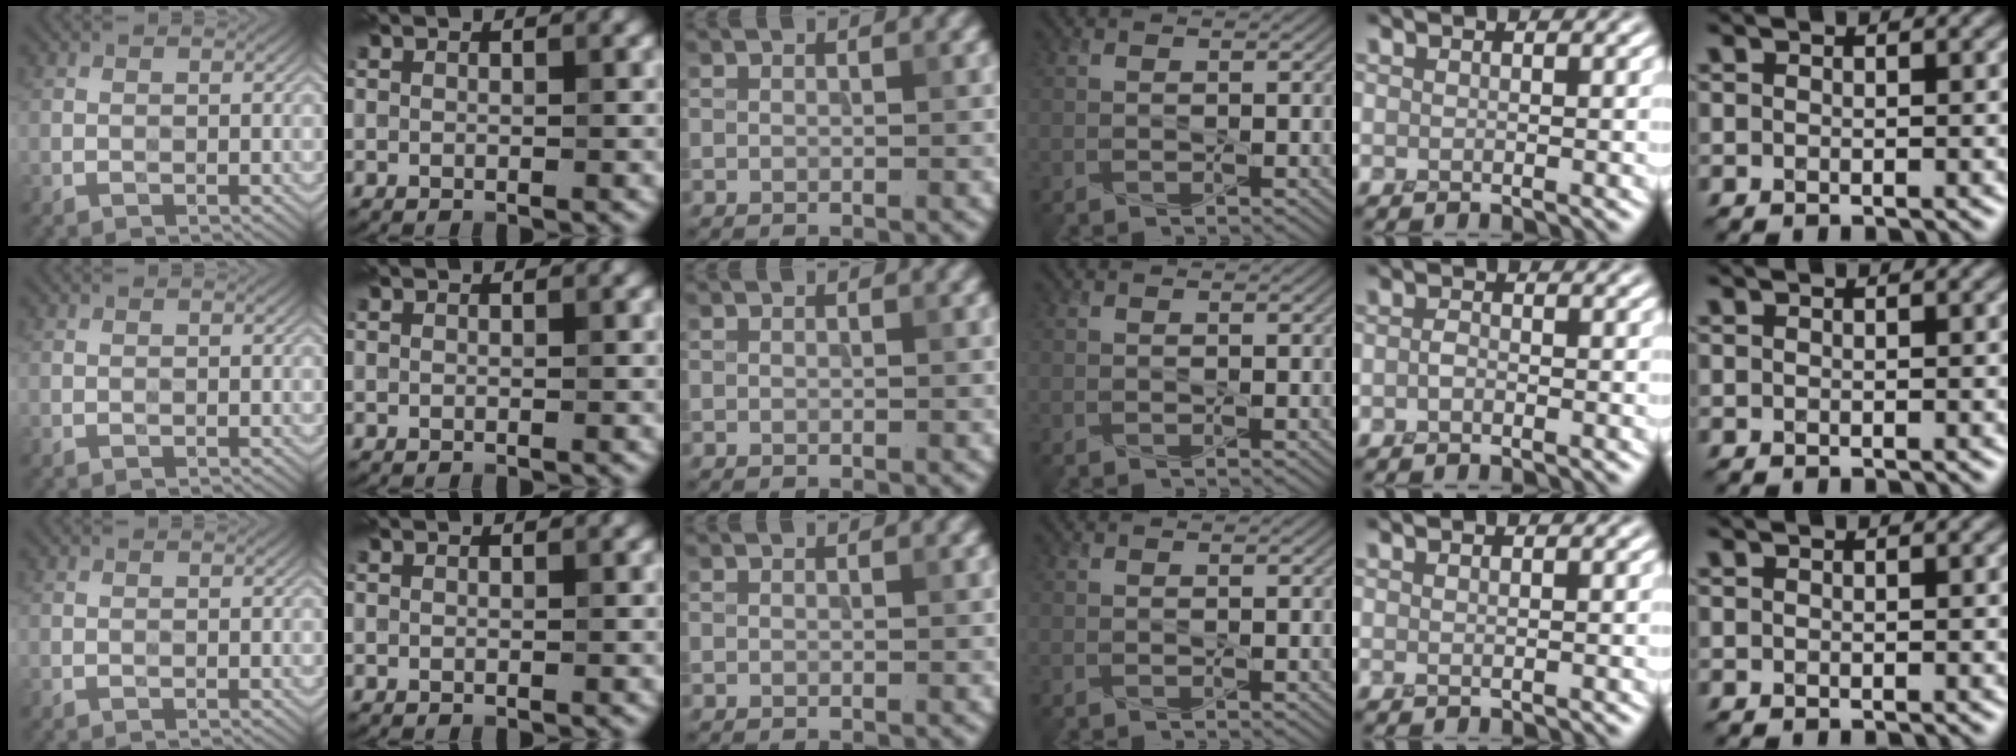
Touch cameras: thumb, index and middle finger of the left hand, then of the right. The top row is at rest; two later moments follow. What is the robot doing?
{"motion": "press", "object": "sticky note"}